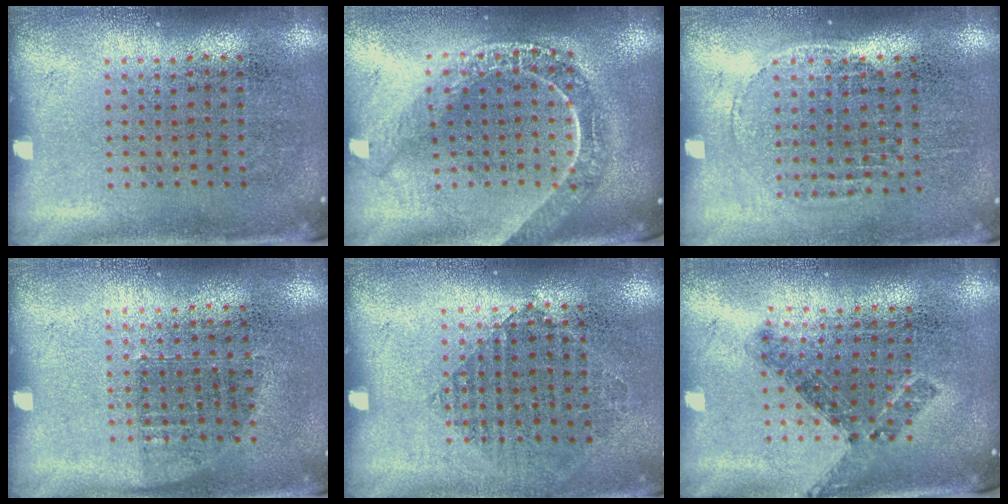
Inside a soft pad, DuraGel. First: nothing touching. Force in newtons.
{"total": 2.2, "press": 1.9, "slide": 1.1}
{"total": 1.3, "press": 1.1, "slide": 0.6}
{"total": 0.7, "press": 0.6, "slide": 0.3}
{"total": 0.8, "press": 0.8, "slide": 0.2}
{"total": 0.8, "press": 0.7, "slide": 0.4}